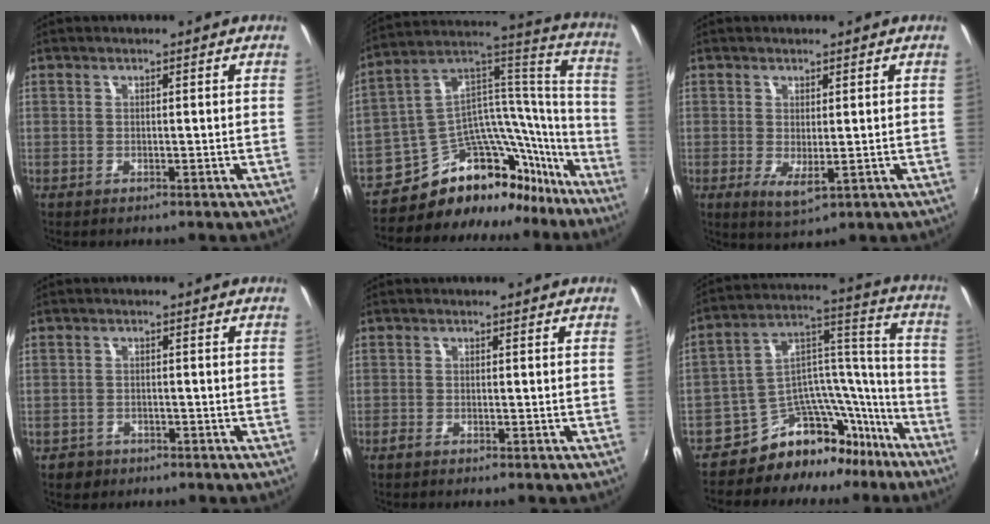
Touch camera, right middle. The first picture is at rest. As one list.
[{"total": 21.6, "force": [-17.5, 10.6, 6.9], "torque": [-0.099, 0.090, -0.269]}, {"total": 3.6, "force": [-0.2, 1.3, 3.3], "torque": [-0.057, -0.012, 0.002]}, {"total": 2.8, "force": [-1.8, 2.1, 0.7], "torque": [-0.024, 0.001, -0.026]}, {"total": 1.0, "force": [-0.9, 0.1, 0.5], "torque": [-0.011, -0.003, -0.019]}, {"total": 15.9, "force": [-13.2, 7.8, 4.1], "torque": [-0.062, 0.089, -0.199]}]